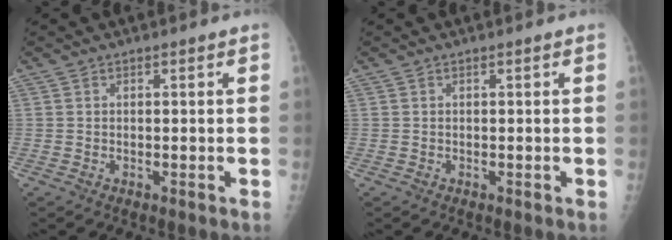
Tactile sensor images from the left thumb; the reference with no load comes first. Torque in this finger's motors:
{"motor_torque": [0.01, 0.01, -0.01, -0.01, 0.00]}